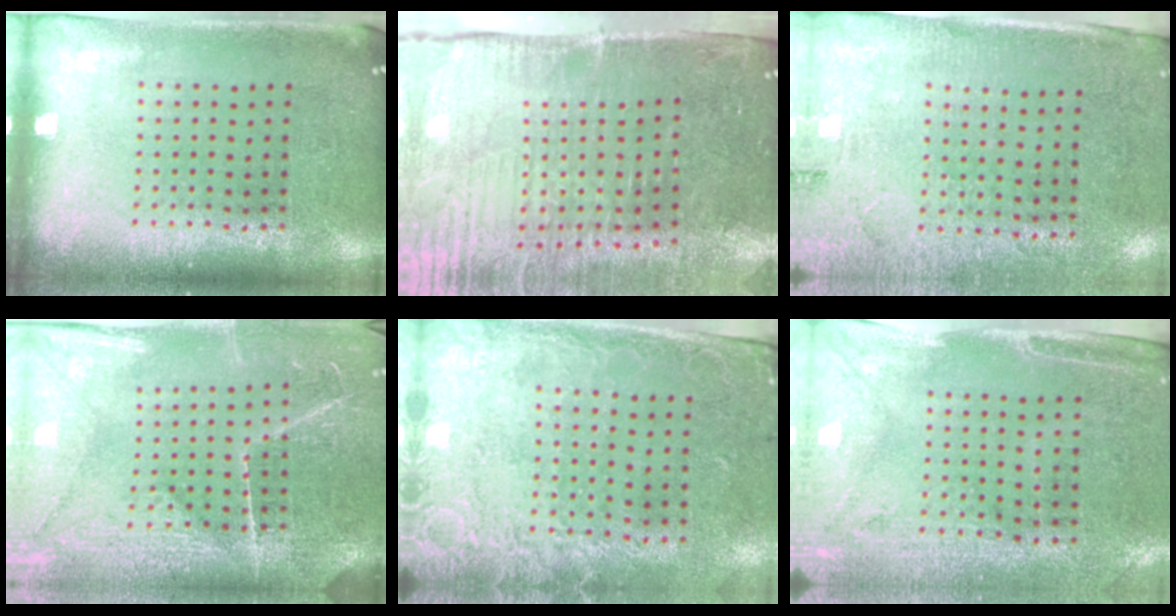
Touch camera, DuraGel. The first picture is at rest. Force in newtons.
{"total": 5.4, "press": 4.6, "slide": 2.8}
{"total": 2.7, "press": 2.4, "slide": 1.3}
{"total": 3.9, "press": 3.7, "slide": 1.3}
{"total": 2.6, "press": 2.0, "slide": 1.7}
{"total": 2.9, "press": 2.5, "slide": 1.5}